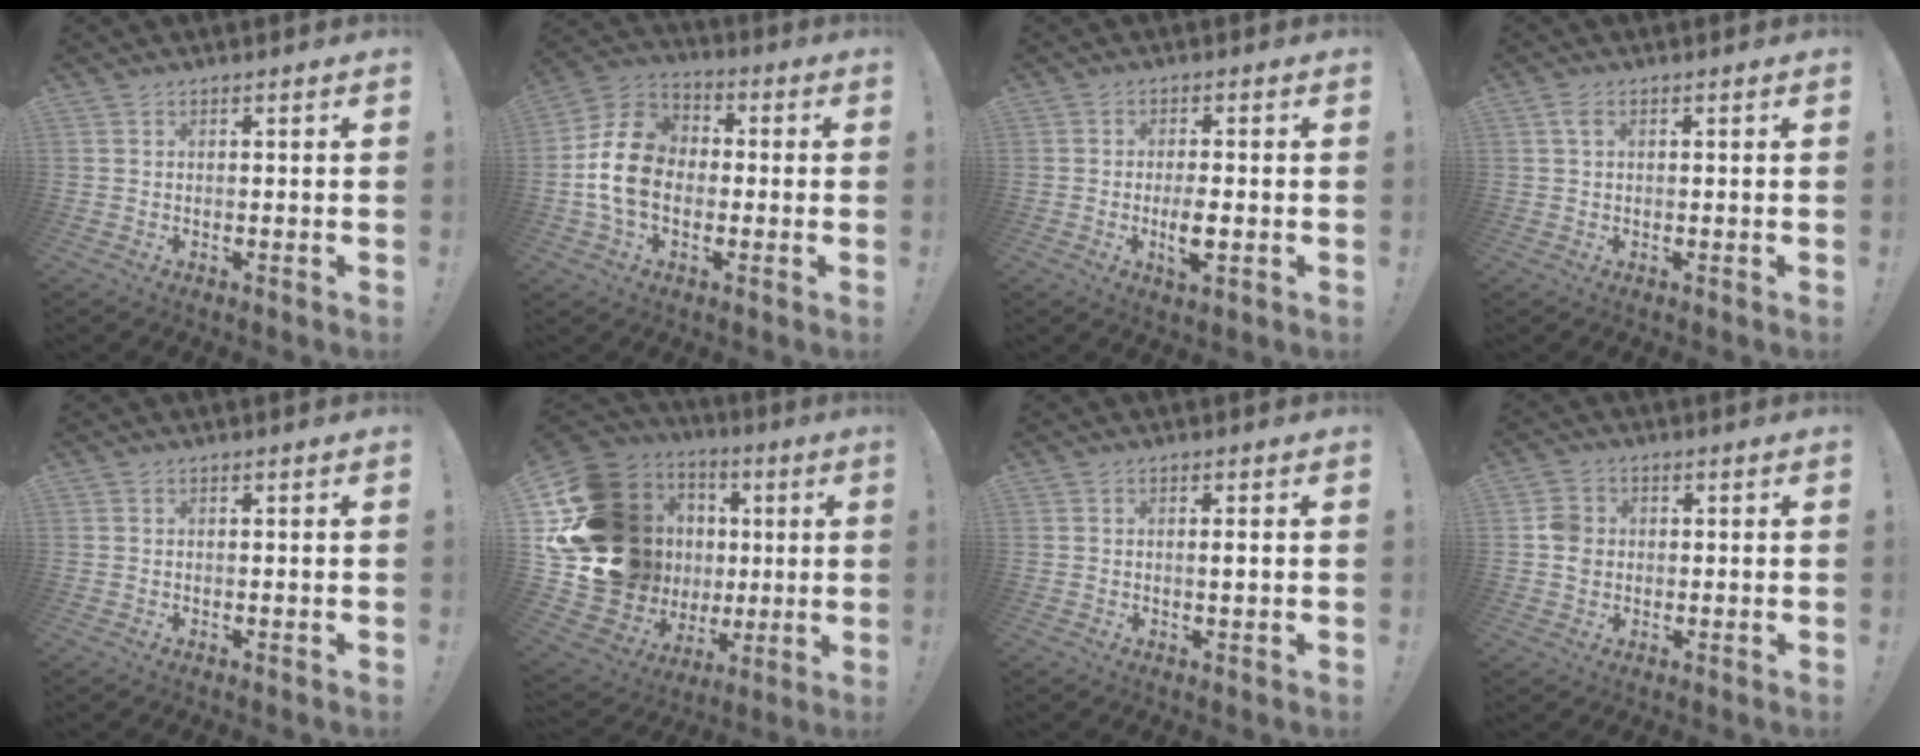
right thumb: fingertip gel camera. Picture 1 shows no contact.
{"total": 14.4, "force": [-2.2, 11.0, 9.1], "torque": [-0.168, 0.029, -0.037]}
{"total": 5.2, "force": [-1.3, 2.1, 4.6], "torque": [-0.074, -0.004, -0.026]}
{"total": 2.3, "force": [0.8, 1.1, 1.9], "torque": [-0.043, 0.006, 0.014]}
{"total": 0.0}
{"total": 22.8, "force": [4.0, 18.7, 12.4], "torque": [-0.214, -0.049, 0.145]}
{"total": 1.5, "force": [0.0, 0.2, 1.5], "torque": [-0.026, -0.001, -0.002]}
{"total": 5.0, "force": [-0.1, 4.5, 2.2], "torque": [-0.024, 0.007, 0.000]}